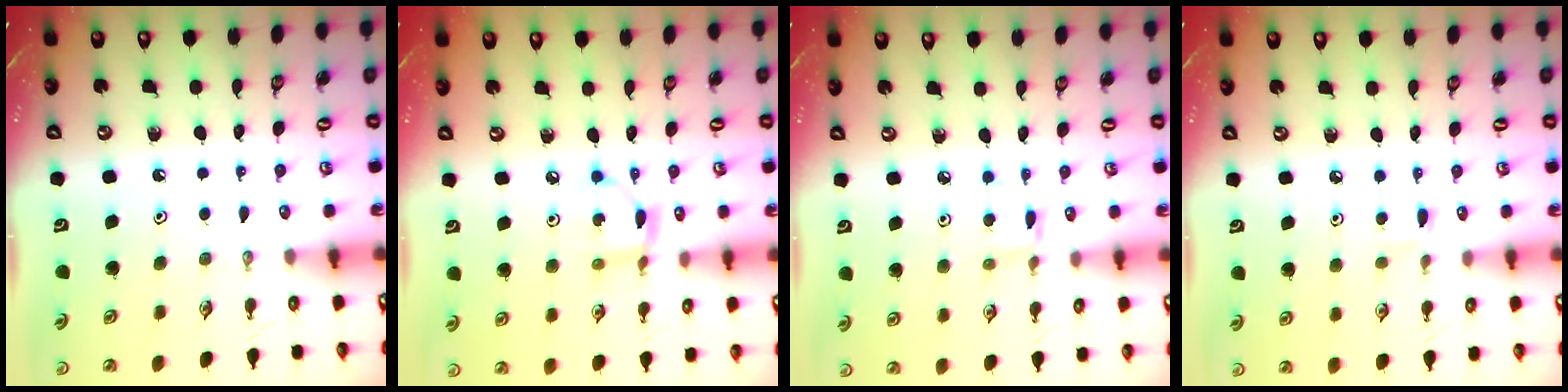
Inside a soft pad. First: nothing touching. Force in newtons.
{"total": 5.1, "press": 5.0, "slide": 0.2}
{"total": 4.0, "press": 4.0, "slide": 0.6}
{"total": 2.2, "press": 2.1, "slide": 0.3}